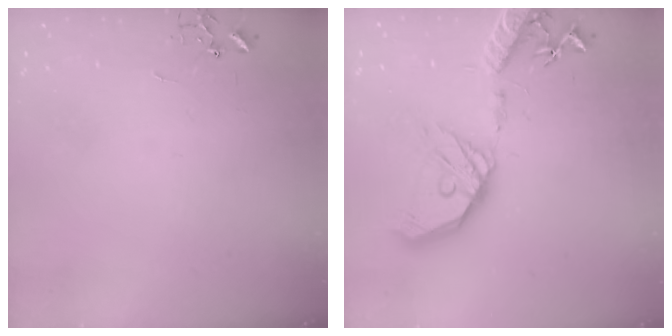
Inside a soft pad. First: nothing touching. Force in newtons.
{"total": 22.7, "press": 22.4, "slide": 3.8}